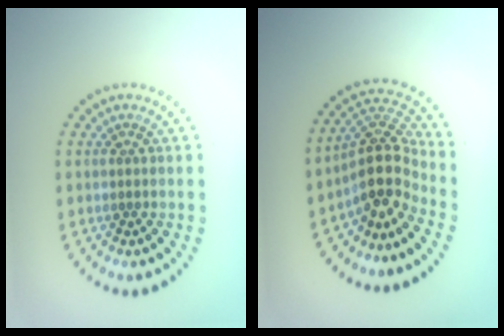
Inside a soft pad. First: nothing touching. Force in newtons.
{"total": 4.6, "press": 3.4, "slide": 3.0}